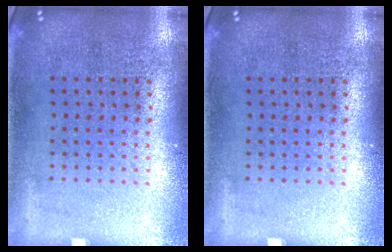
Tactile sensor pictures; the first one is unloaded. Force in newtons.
{"total": 0.0}